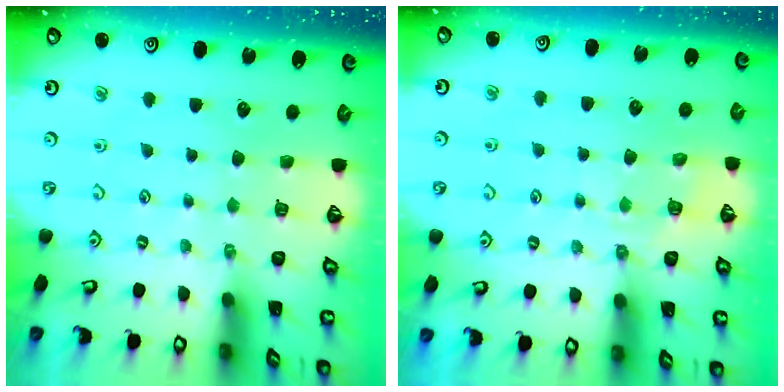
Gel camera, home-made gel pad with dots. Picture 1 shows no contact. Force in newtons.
{"total": 5.9, "press": 5.8, "slide": 1.0}